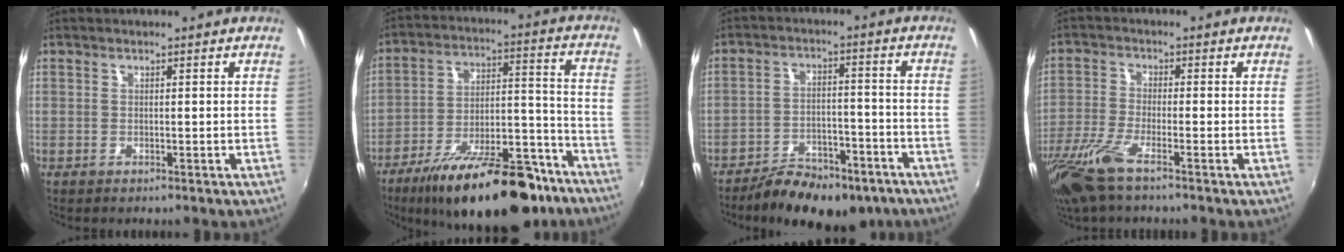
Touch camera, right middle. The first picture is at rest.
{"total": 24.9, "force": [-18.0, 9.1, 14.5], "torque": [-0.233, -0.002, -0.258]}
{"total": 15.1, "force": [-11.4, 6.0, 7.9], "torque": [-0.143, -0.005, -0.158]}
{"total": 9.7, "force": [-6.8, 1.4, 6.8], "torque": [-0.160, -0.036, -0.136]}